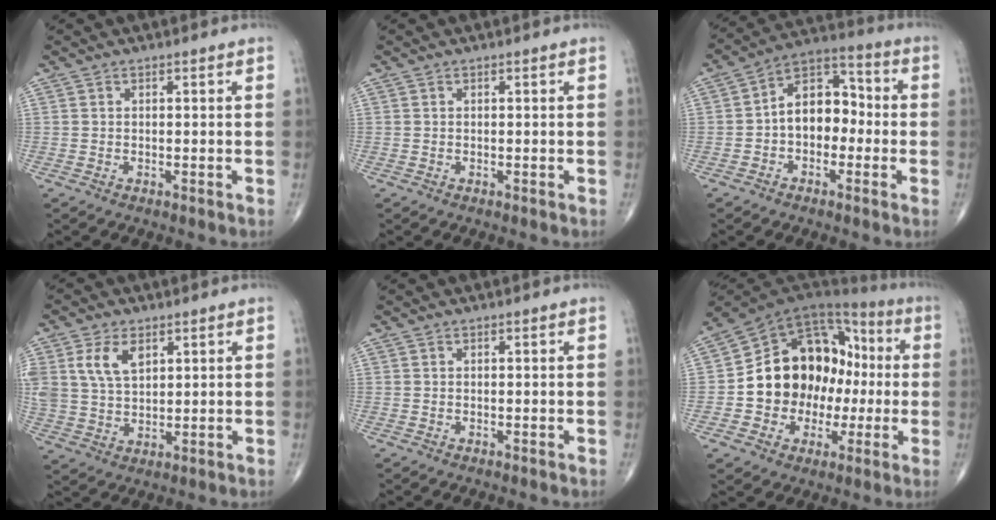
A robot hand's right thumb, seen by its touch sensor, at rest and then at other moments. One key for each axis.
{"total": 0.0}
{"total": 10.7, "fx": -1.3, "fy": 7.4, "fz": 7.6, "tx": -0.089, "ty": 0.043, "tz": -0.040}
{"total": 8.1, "fx": 3.4, "fy": 4.9, "fz": 5.5, "tx": -0.103, "ty": -0.007, "tz": 0.071}
{"total": 0.0}
{"total": 19.8, "fx": -1.1, "fy": 15.3, "fz": 12.6, "tx": -0.152, "ty": 0.051, "tz": -0.012}